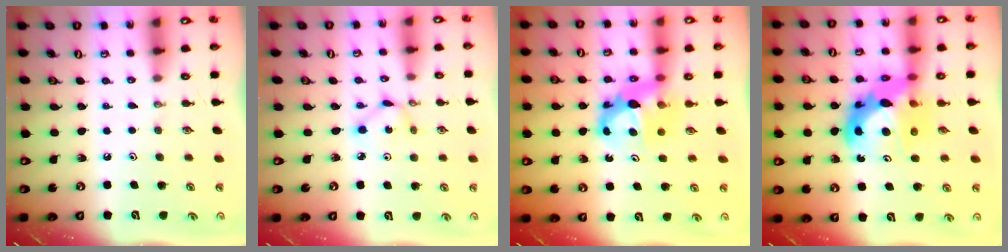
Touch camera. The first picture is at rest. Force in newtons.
{"total": 2.3, "press": 2.3, "slide": 0.1}
{"total": 8.1, "press": 8.1, "slide": 0.5}
{"total": 13.7, "press": 13.7, "slide": 1.0}